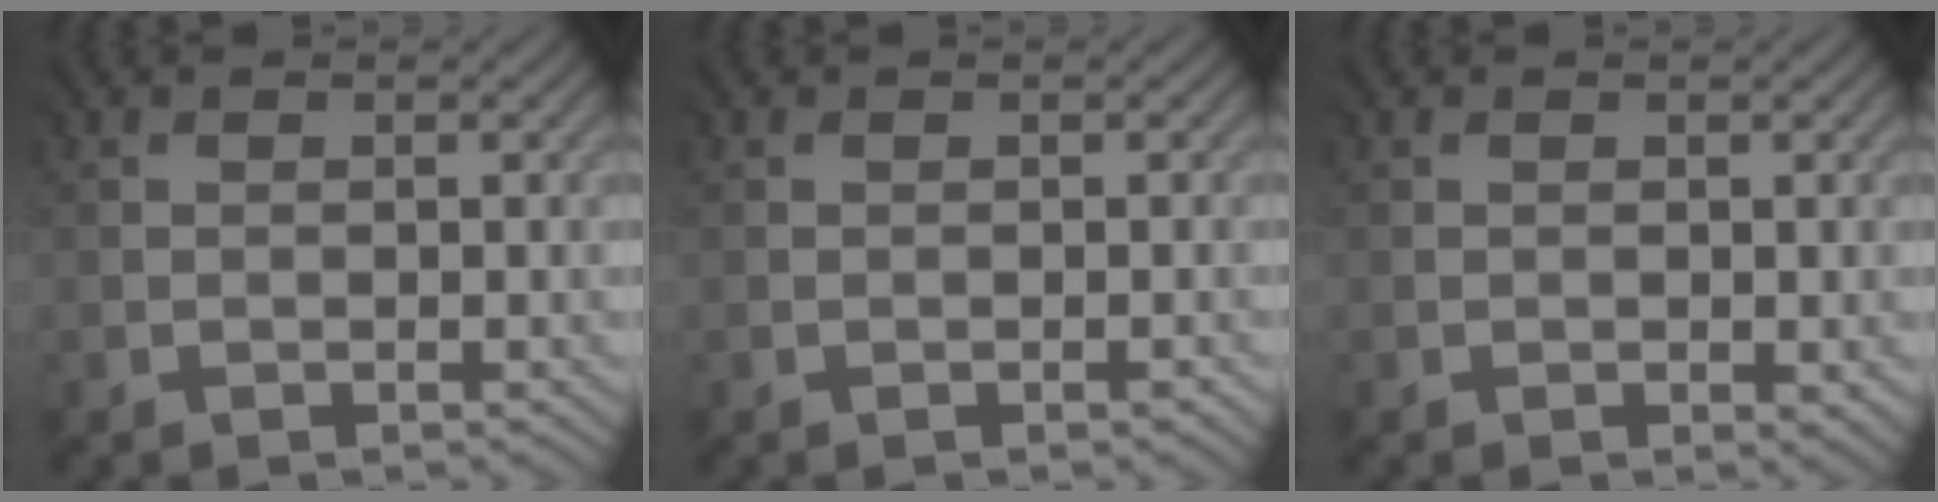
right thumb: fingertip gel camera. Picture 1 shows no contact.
{"total": 0.6, "force": [-0.4, -0.1, 0.4], "torque": [-0.006, 0.000, -0.005]}
{"total": 1.3, "force": [0.0, 0.6, 1.1], "torque": [-0.017, -0.004, 0.003]}